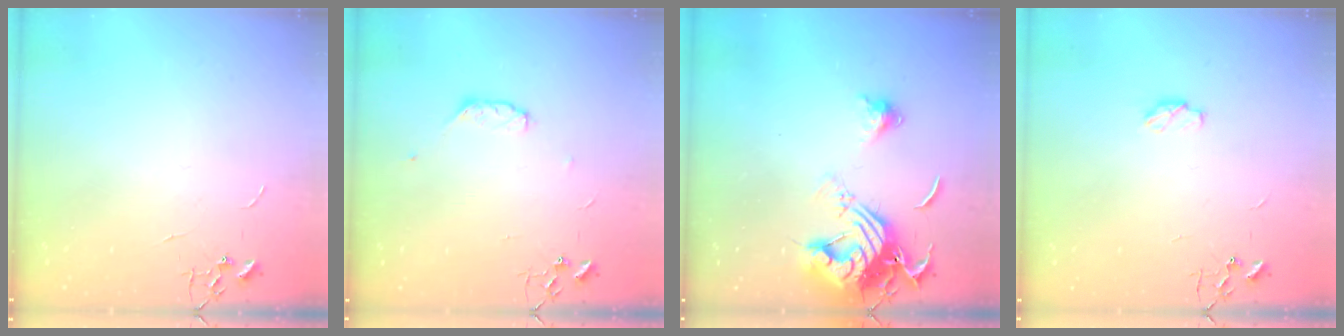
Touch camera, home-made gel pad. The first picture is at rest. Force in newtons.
{"total": 5.3, "press": 5.2, "slide": 1.0}
{"total": 15.6, "press": 15.4, "slide": 1.9}
{"total": 4.6, "press": 4.6, "slide": 0.6}